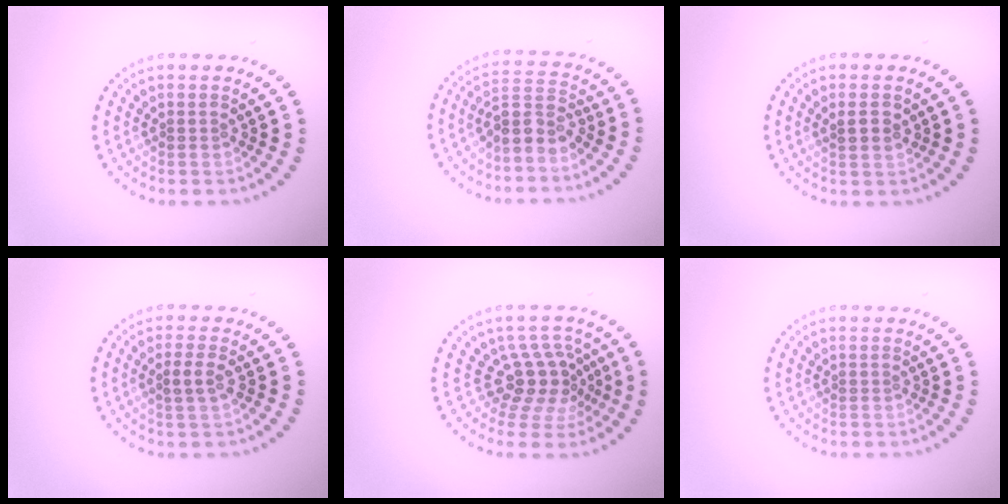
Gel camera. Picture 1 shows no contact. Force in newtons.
{"total": 3.3, "press": 2.9, "slide": 1.6}
{"total": 1.2, "press": 1.2, "slide": 0.4}
{"total": 1.8, "press": 1.7, "slide": 0.5}
{"total": 3.9, "press": 2.7, "slide": 2.8}
{"total": 0.0}